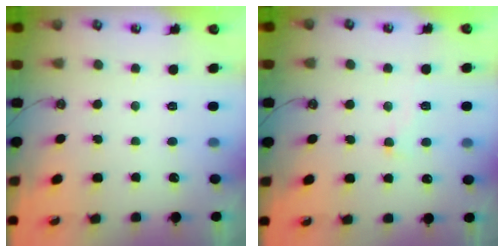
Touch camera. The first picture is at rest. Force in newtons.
{"total": 0.7, "press": 0.3, "slide": 0.6}